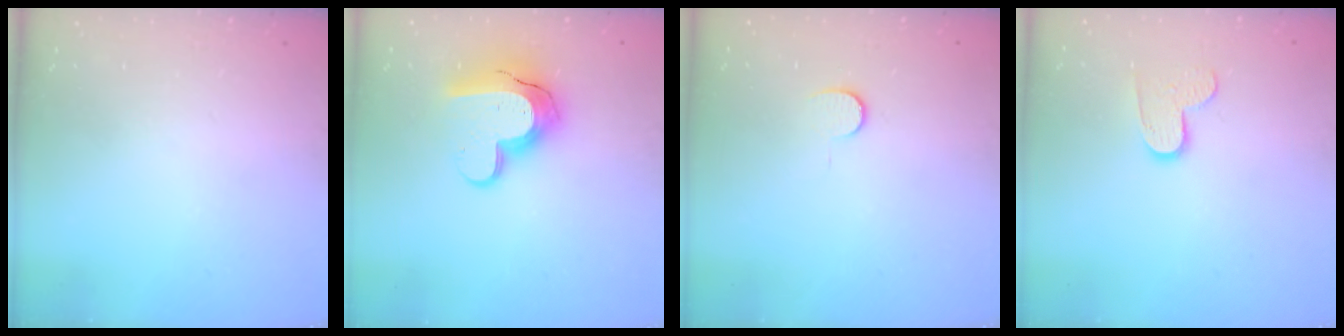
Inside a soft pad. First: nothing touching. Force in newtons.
{"total": 15.4, "press": 15.3, "slide": 1.1}
{"total": 6.0, "press": 6.0, "slide": 0.5}
{"total": 8.0, "press": 8.0, "slide": 0.6}